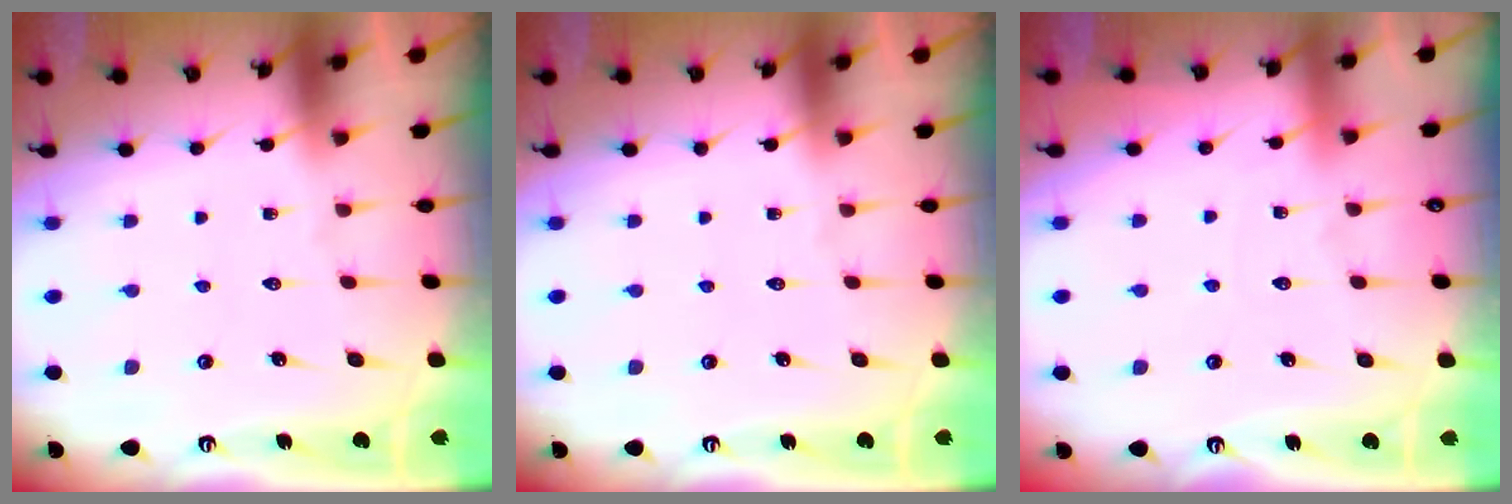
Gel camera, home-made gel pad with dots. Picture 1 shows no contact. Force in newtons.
{"total": 0.0}
{"total": 2.2, "press": 2.2, "slide": 0.3}